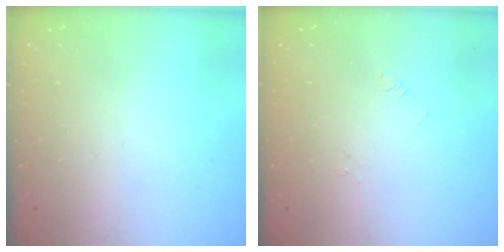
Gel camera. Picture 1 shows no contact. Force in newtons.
{"total": 0.0}